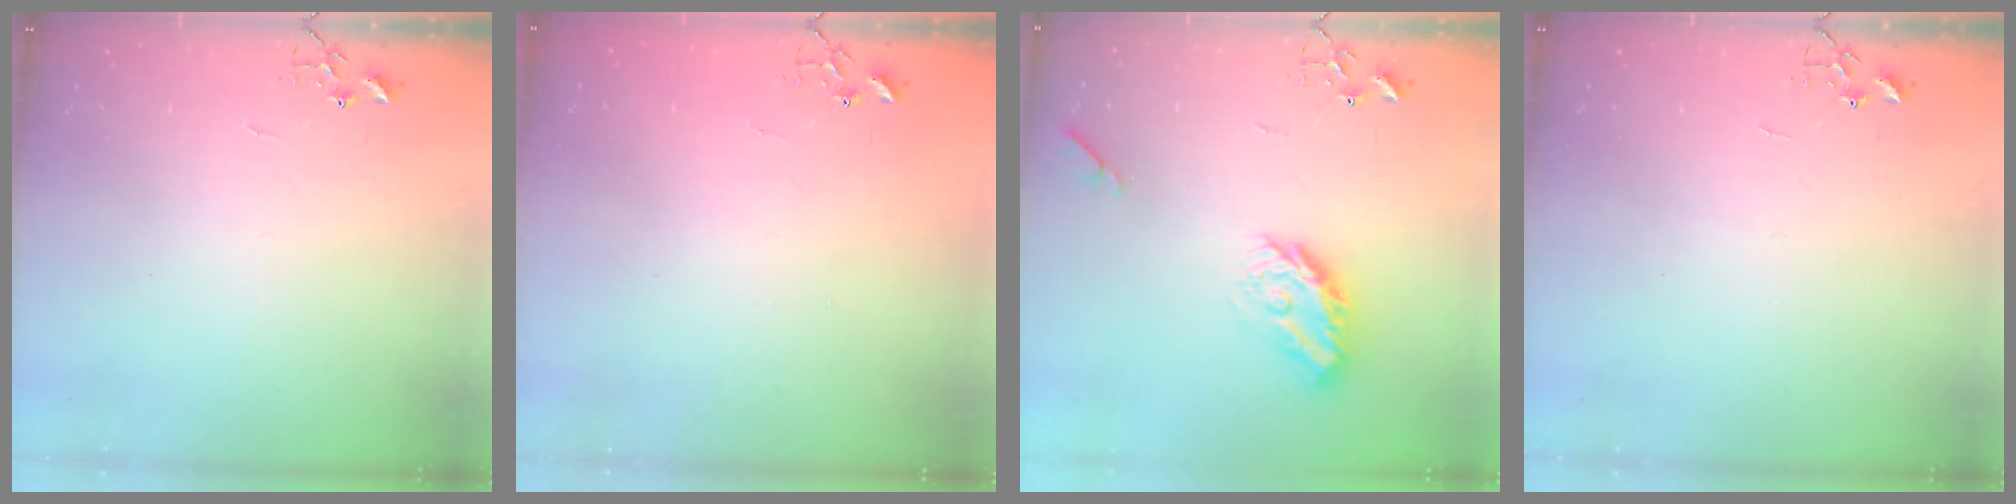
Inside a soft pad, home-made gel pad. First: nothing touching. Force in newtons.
{"total": 1.3, "press": 1.2, "slide": 0.1}
{"total": 12.2, "press": 12.2, "slide": 0.7}
{"total": 0.0}